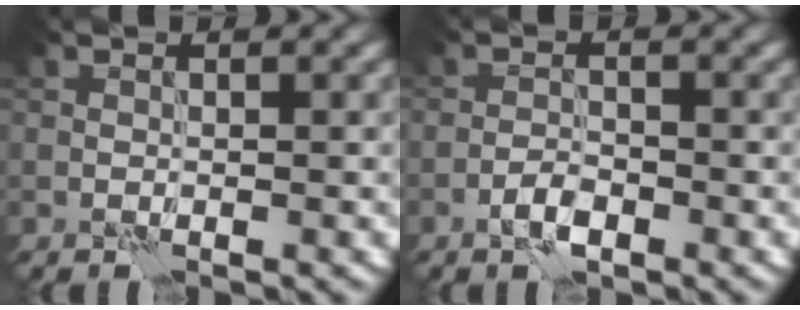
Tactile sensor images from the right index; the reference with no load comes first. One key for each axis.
{"total": 2.0, "fx": -1.3, "fy": 0.8, "fz": 1.4, "tx": -0.026, "ty": 0.003, "tz": -0.027}